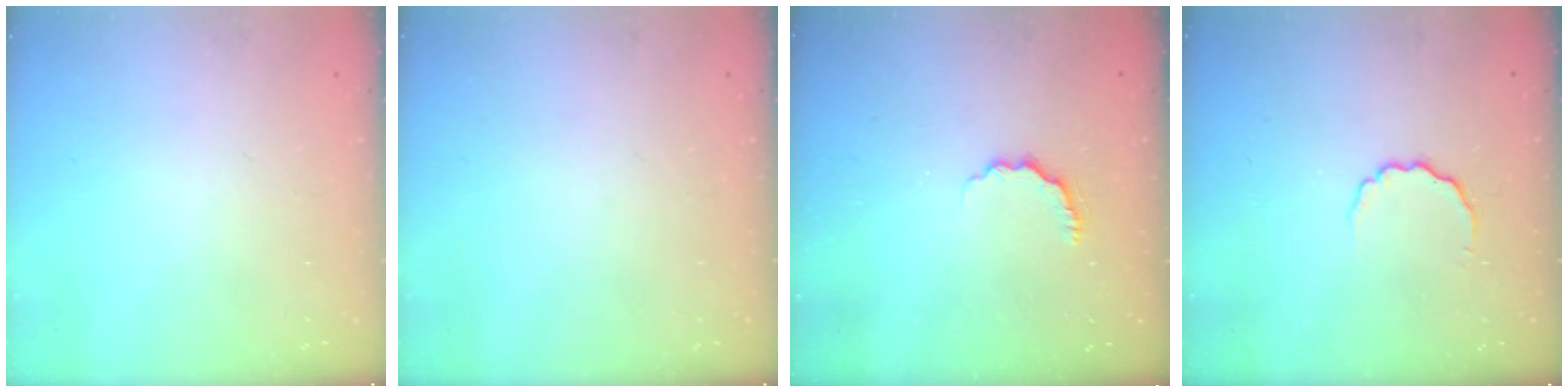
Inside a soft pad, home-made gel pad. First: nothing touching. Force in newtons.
{"total": 0.0}
{"total": 3.4, "press": 3.3, "slide": 0.7}
{"total": 3.0, "press": 2.9, "slide": 0.7}